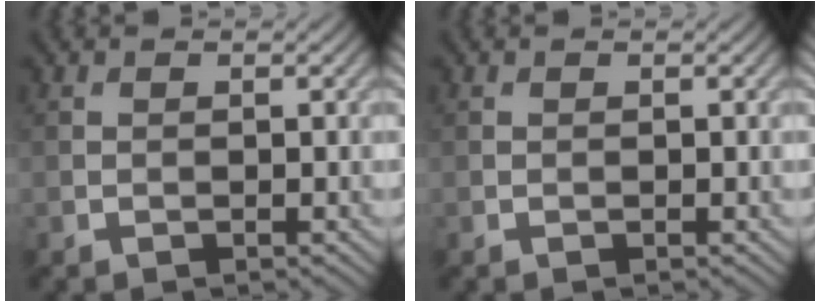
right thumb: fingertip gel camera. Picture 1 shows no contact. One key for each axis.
{"total": 0.0}